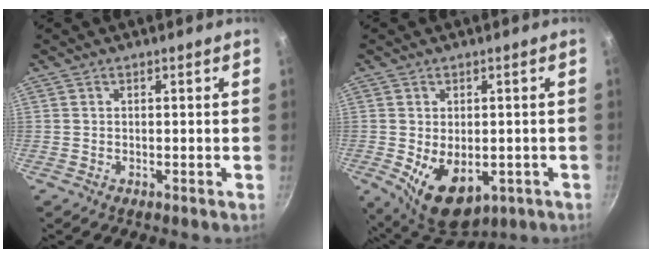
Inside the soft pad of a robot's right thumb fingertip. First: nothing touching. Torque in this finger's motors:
{"motor_torque": [-0.25, 0.78, 0.60, 0.61, 0.27]}